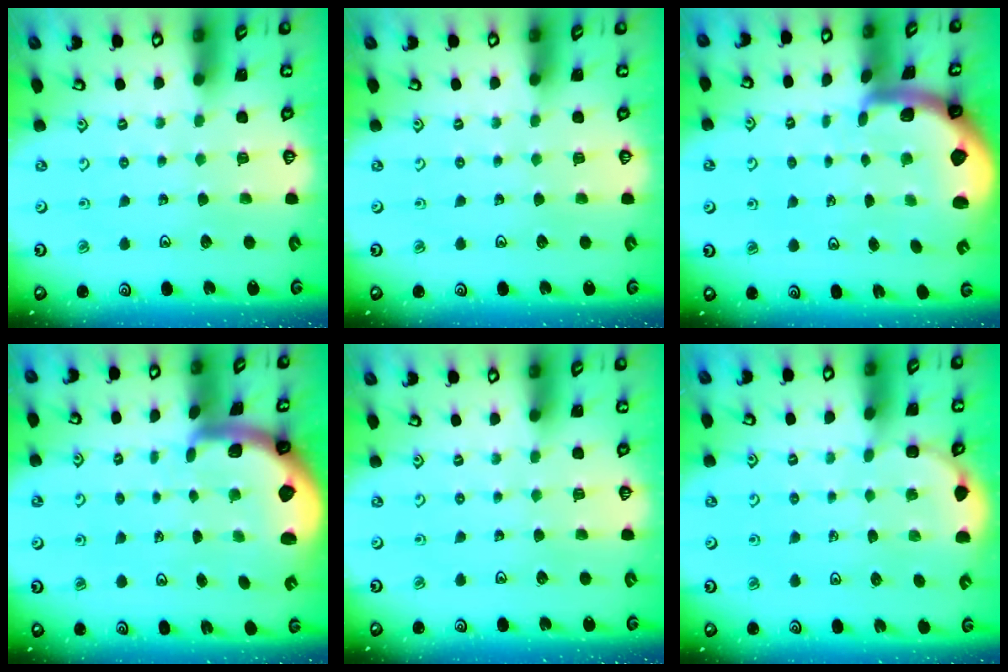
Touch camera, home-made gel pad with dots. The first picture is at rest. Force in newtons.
{"total": 0.0}
{"total": 2.4, "press": 2.3, "slide": 0.5}
{"total": 2.4, "press": 2.3, "slide": 0.5}
{"total": 0.0}
{"total": 3.9, "press": 3.8, "slide": 0.9}